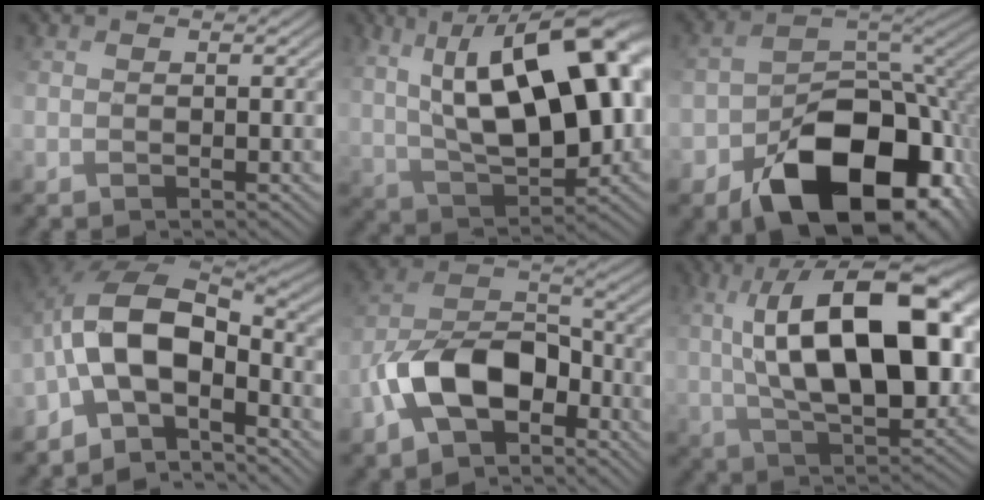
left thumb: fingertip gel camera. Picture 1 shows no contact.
{"total": 18.2, "force": [4.5, 8.9, 15.3], "torque": [-0.255, 0.026, 0.066]}
{"total": 16.5, "force": [-7.9, 10.3, 10.1], "torque": [-0.153, -0.039, -0.127]}
{"total": 12.5, "force": [-4.6, 6.2, 9.8], "torque": [-0.181, -0.001, -0.100]}
{"total": 10.7, "force": [-5.0, 5.9, 7.4], "torque": [-0.148, 0.011, -0.110]}
{"total": 19.0, "force": [3.4, 9.0, 16.3], "torque": [-0.264, 0.014, 0.047]}